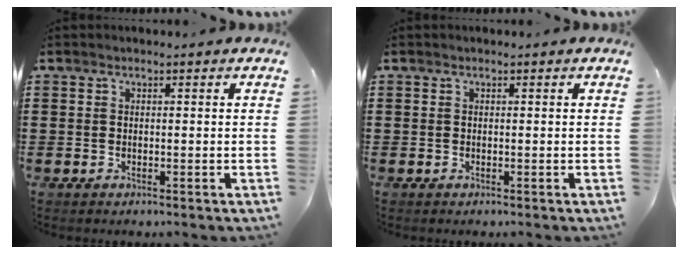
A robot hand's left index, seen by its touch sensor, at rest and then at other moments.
{"total": 0.0}